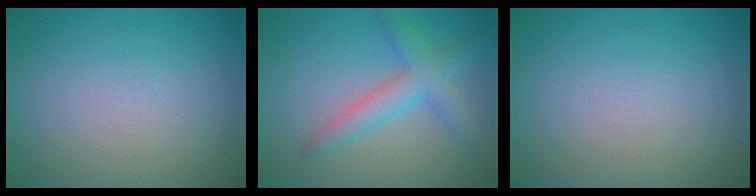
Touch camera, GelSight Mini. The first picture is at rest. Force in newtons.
{"total": 3.9, "press": 3.9, "slide": 0.1}
{"total": 0.0}